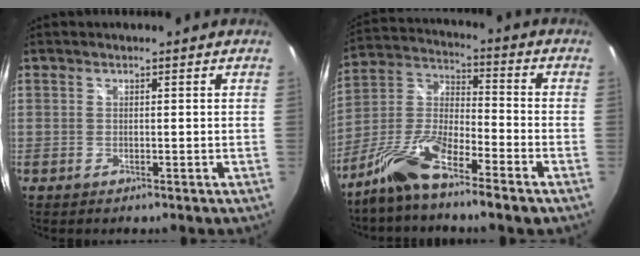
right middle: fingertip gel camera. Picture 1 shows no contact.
{"total": 12.5, "force": [-8.7, 2.4, 8.7], "torque": [-0.194, -0.001, -0.172]}